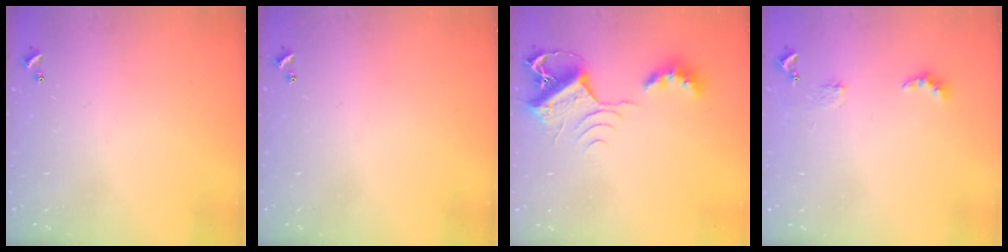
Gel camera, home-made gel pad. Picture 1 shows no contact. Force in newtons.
{"total": 0.0}
{"total": 8.2, "press": 8.1, "slide": 0.2}
{"total": 2.5, "press": 2.5, "slide": 0.5}